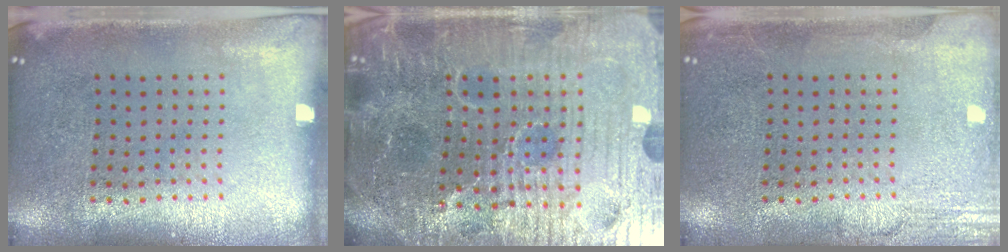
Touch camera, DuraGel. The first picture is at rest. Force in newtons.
{"total": 6.8, "press": 6.2, "slide": 2.8}
{"total": 2.6, "press": 2.6, "slide": 0.3}